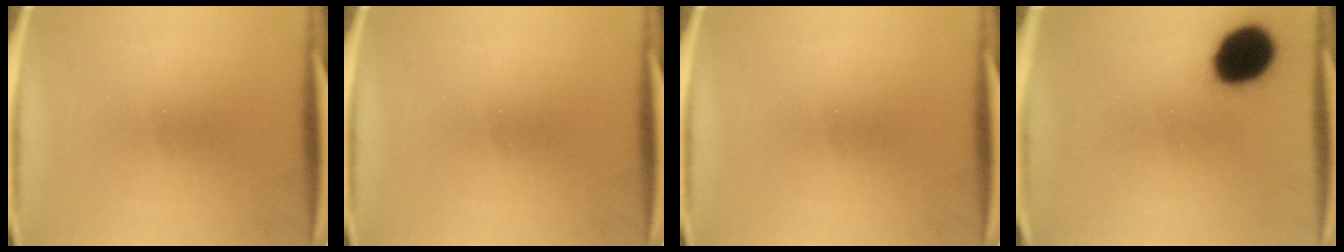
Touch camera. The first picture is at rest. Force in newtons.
{"total": 0.0}
{"total": 0.0}
{"total": 14.4}